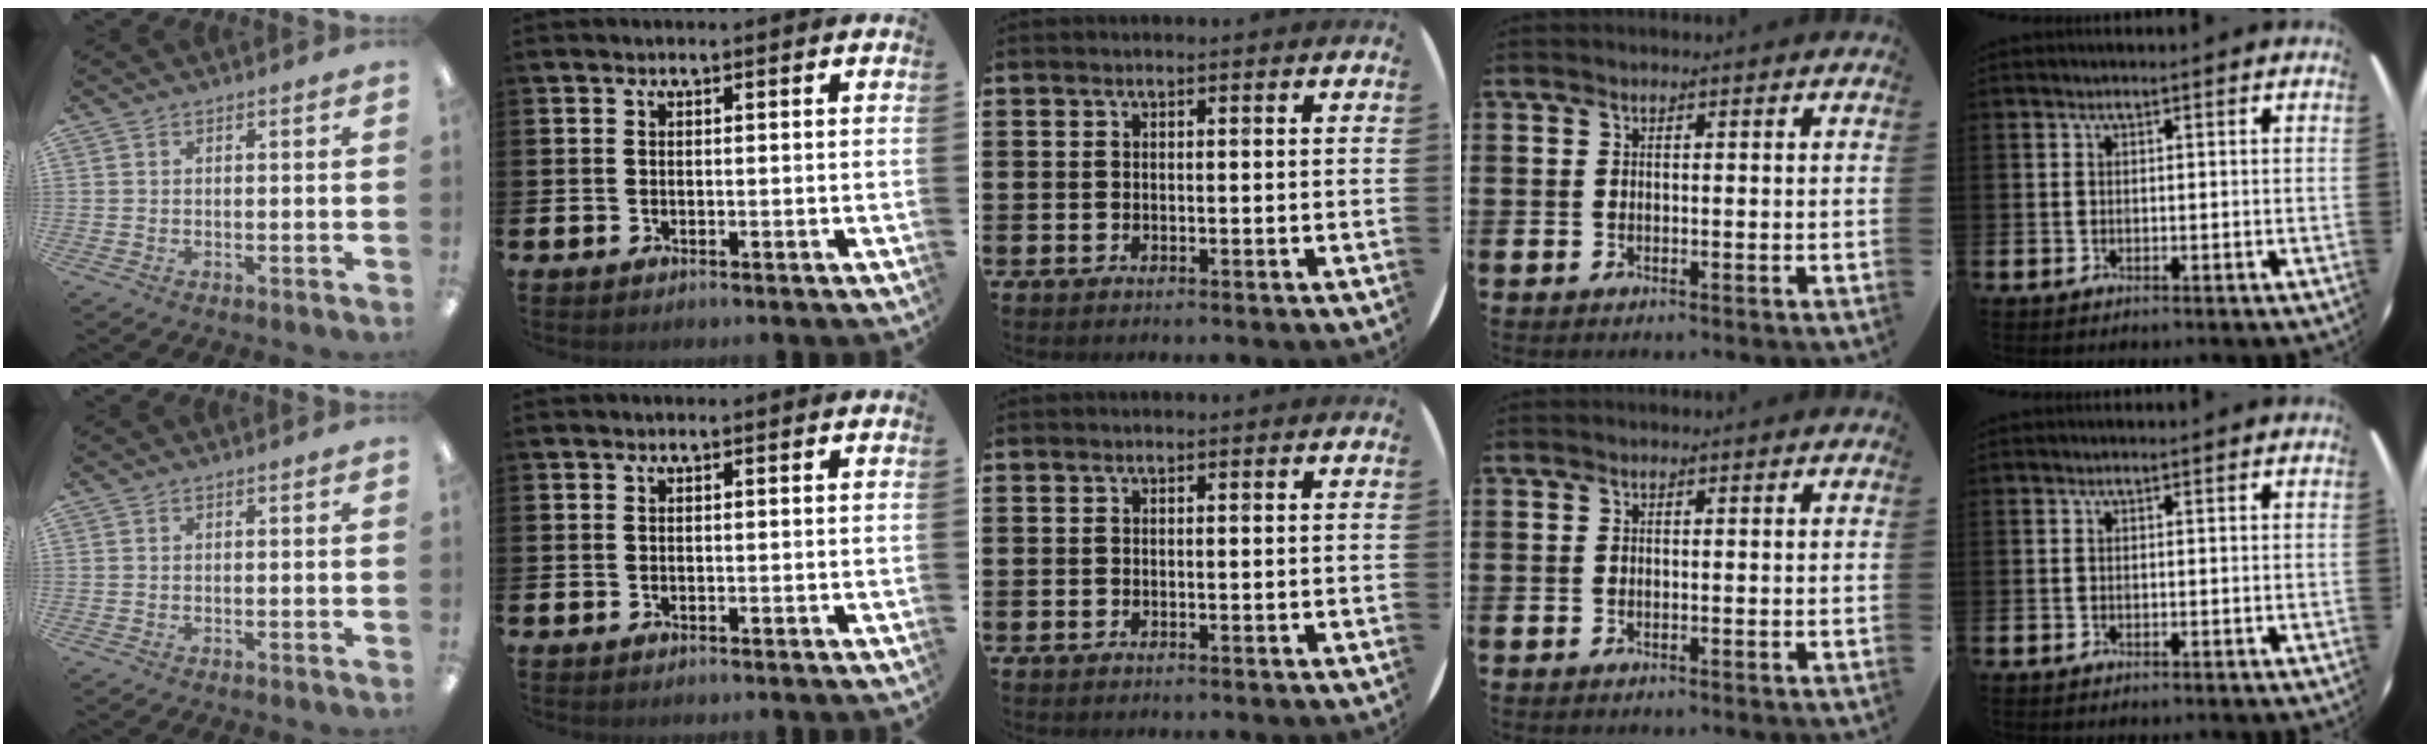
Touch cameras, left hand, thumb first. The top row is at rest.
{}